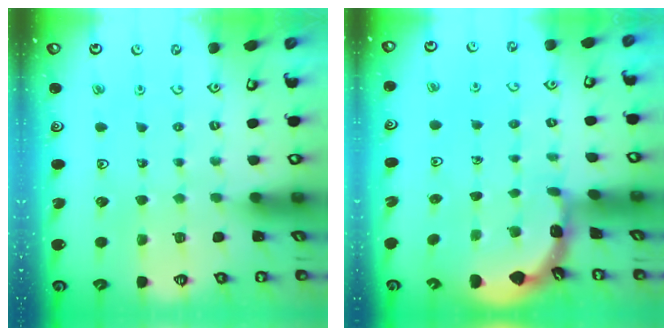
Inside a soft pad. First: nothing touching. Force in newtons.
{"total": 1.8, "press": 1.8, "slide": 0.1}